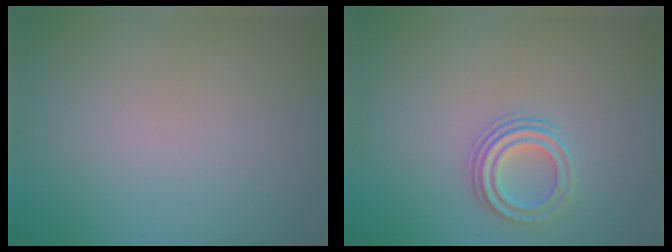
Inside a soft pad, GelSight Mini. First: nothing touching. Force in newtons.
{"total": 2.5, "press": 2.2, "slide": 1.2}